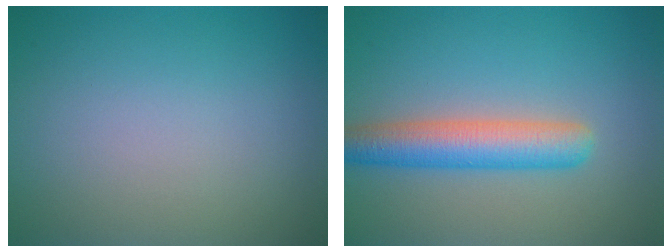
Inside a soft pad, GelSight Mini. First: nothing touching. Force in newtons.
{"total": 5.1, "press": 5.1, "slide": 0.2}